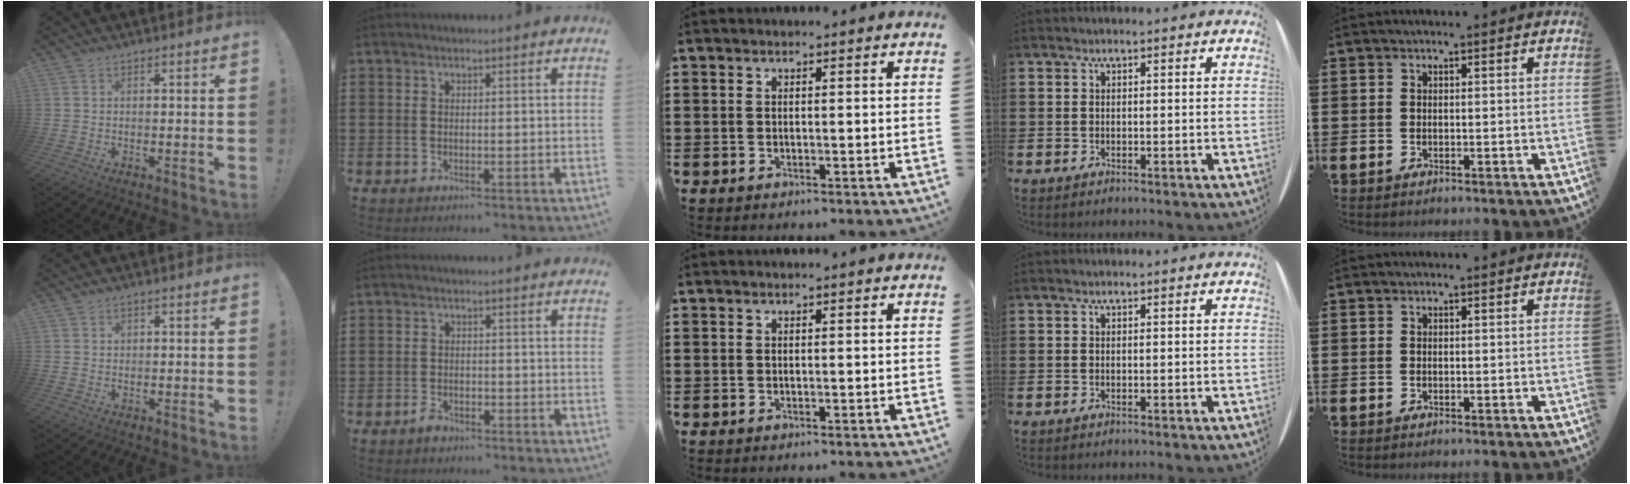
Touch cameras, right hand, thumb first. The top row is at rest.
{"thumb": {"total": 0.8, "force": [0.4, 0.7, 0.0], "torque": [0.007, -0.002, 0.007]}, "index": {"total": 1.5, "force": [-1.3, 0.7, 0.6], "torque": [-0.014, -0.002, -0.025]}}